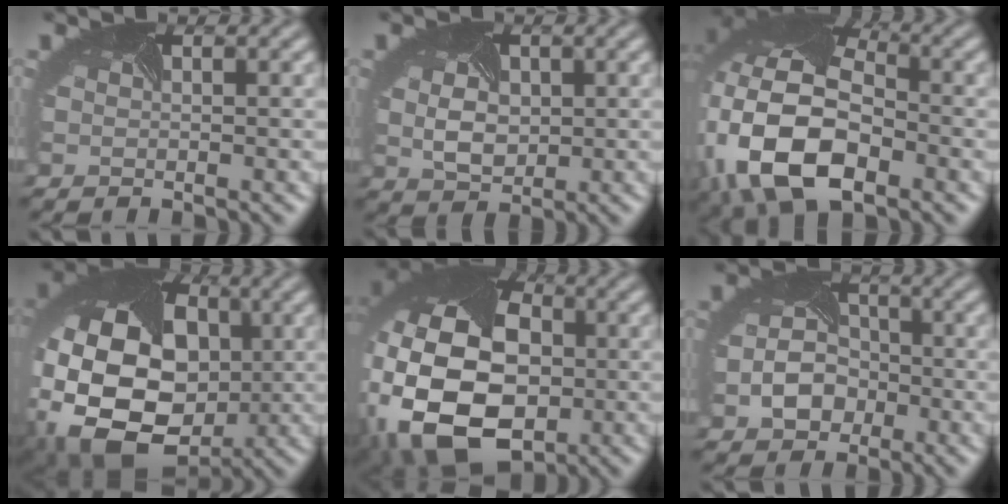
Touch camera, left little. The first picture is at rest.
{"total": 3.0, "force": [0.4, 2.1, 2.1], "torque": [-0.049, -0.007, 0.014]}
{"total": 15.5, "force": [-3.8, 8.9, 12.1], "torque": [-0.255, -0.021, -0.069]}
{"total": 16.3, "force": [-3.2, 11.5, 11.2], "torque": [-0.220, -0.019, -0.049]}
{"total": 21.4, "force": [-4.0, 15.6, 14.1], "torque": [-0.262, -0.023, -0.101]}
{"total": 4.0, "force": [-1.5, 3.0, 2.2], "torque": [-0.044, -0.007, -0.024]}